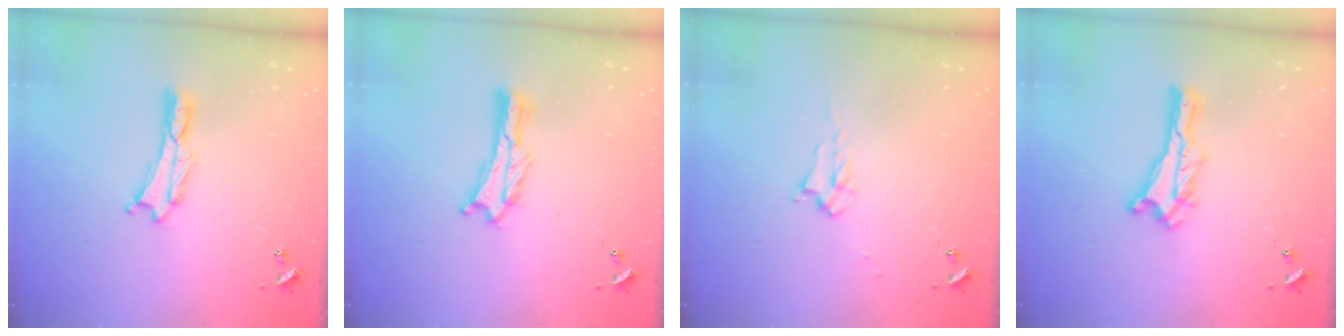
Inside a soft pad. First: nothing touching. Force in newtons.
{"total": 0.8, "press": 0.7, "slide": 0.2}
{"total": 2.2, "press": 2.2, "slide": 0.4}
{"total": 0.0}